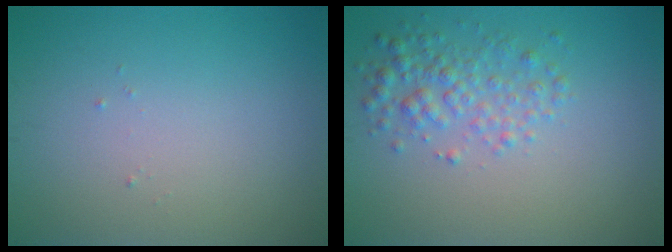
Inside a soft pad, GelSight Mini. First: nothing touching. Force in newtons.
{"total": 2.8, "press": 2.8, "slide": 0.1}